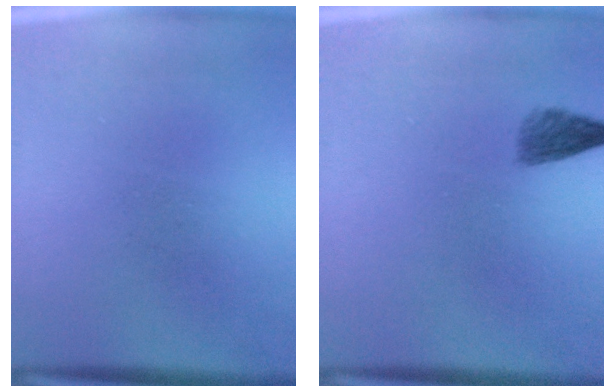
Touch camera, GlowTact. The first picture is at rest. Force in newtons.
{"total": 2.2}